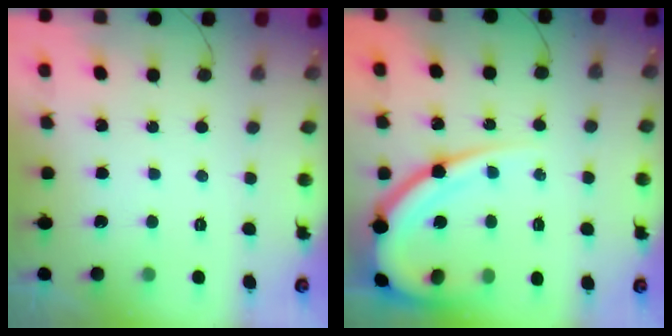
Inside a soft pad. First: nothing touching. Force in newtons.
{"total": 15.9, "press": 15.8, "slide": 1.6}